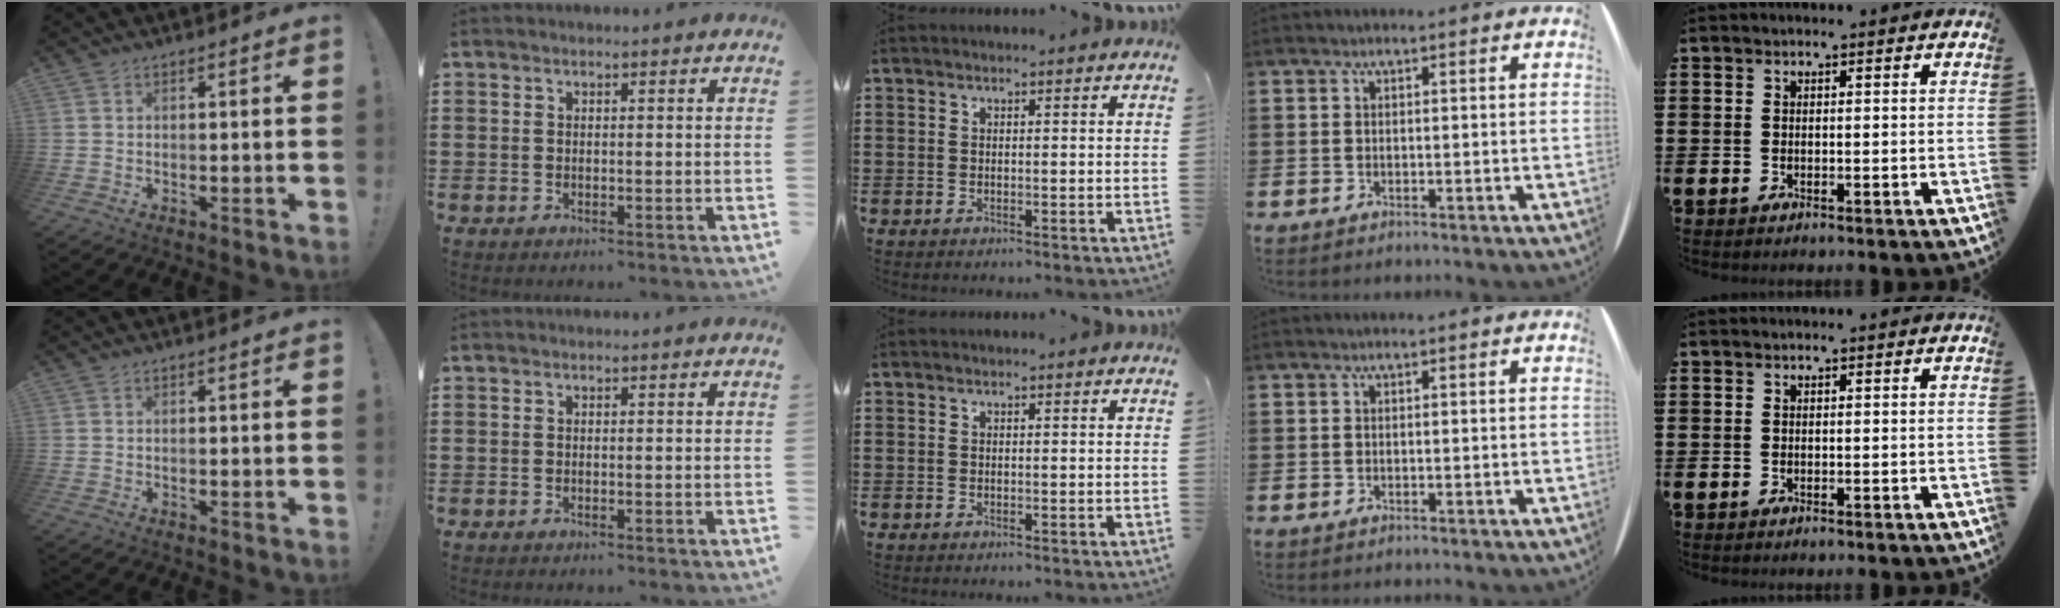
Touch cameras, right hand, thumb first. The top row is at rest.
{}